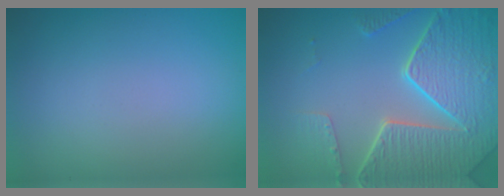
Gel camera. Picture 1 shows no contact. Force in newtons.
{"total": 8.2, "press": 6.1, "slide": 5.6}